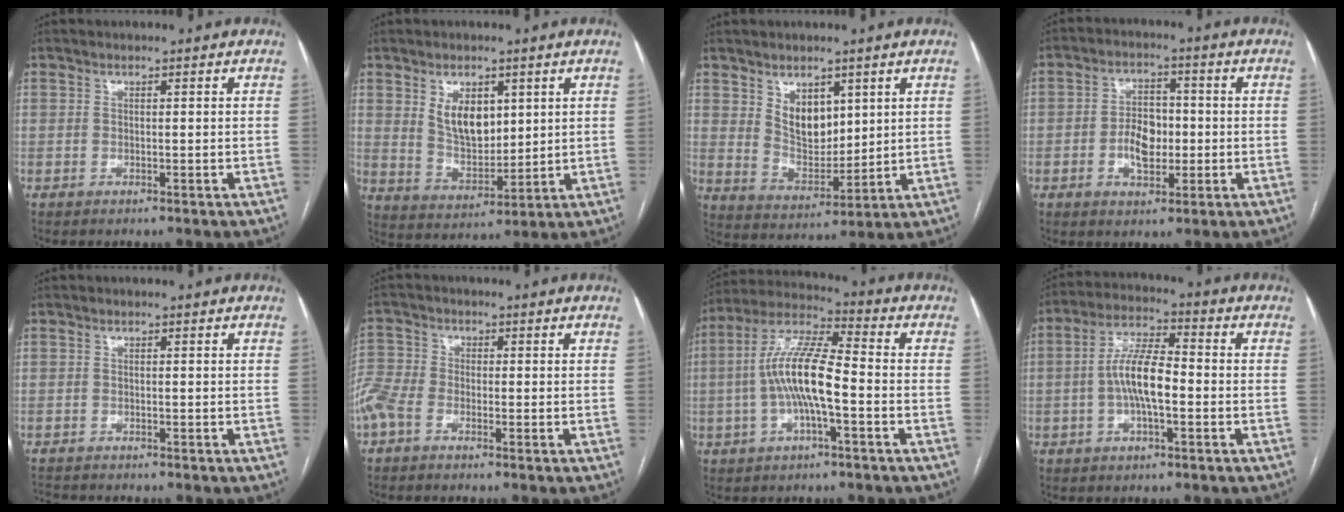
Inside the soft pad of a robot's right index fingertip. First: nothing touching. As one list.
[{"total": 7.9, "force": [3.0, 4.5, 5.7], "torque": [-0.104, 0.003, 0.067]}, {"total": 7.4, "force": [3.4, 4.3, 4.9], "torque": [-0.091, -0.003, 0.075]}, {"total": 6.3, "force": [-1.1, 3.7, 4.9], "torque": [-0.094, 0.013, -0.012]}, {"total": 2.5, "force": [-2.4, 0.5, 0.3], "torque": [-0.004, -0.011, -0.039]}, {"total": 6.3, "force": [-3.4, 3.8, 3.7], "torque": [-0.109, 0.010, -0.075]}, {"total": 11.5, "force": [-1.9, 2.3, 11.1], "torque": [-0.228, 0.020, -0.038]}, {"total": 8.6, "force": [-1.3, 2.4, 8.1], "torque": [-0.162, 0.016, -0.029]}]